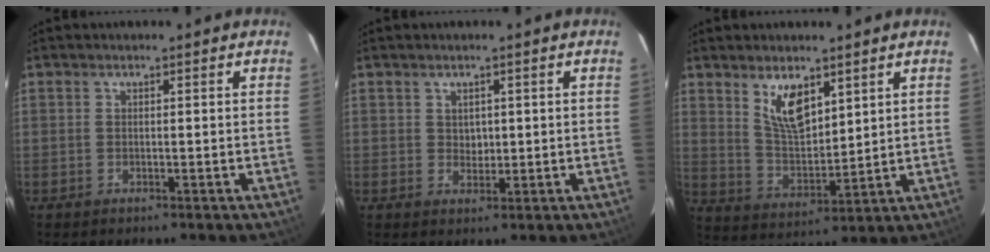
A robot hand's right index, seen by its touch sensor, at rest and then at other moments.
{"total": 2.0, "force": [0.5, 1.8, 0.7], "torque": [-0.007, 0.003, 0.012]}
{"total": 8.6, "force": [5.0, 3.7, 6.0], "torque": [-0.107, -0.003, 0.105]}